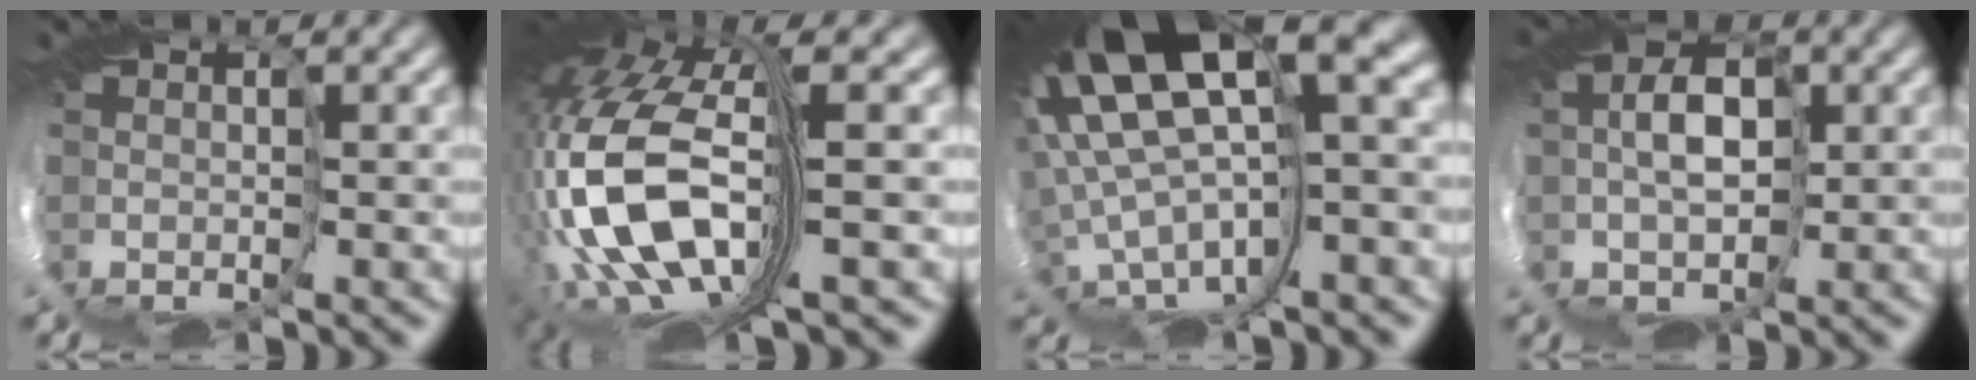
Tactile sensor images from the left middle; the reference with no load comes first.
{"total": 11.9, "force": [-2.4, 3.9, 11.0], "torque": [-0.292, -0.020, -0.028]}
{"total": 11.8, "force": [3.5, 2.7, 11.0], "torque": [-0.247, -0.003, 0.090]}
{"total": 1.7, "force": [0.4, 0.2, 1.6], "torque": [-0.043, 0.031, 0.003]}